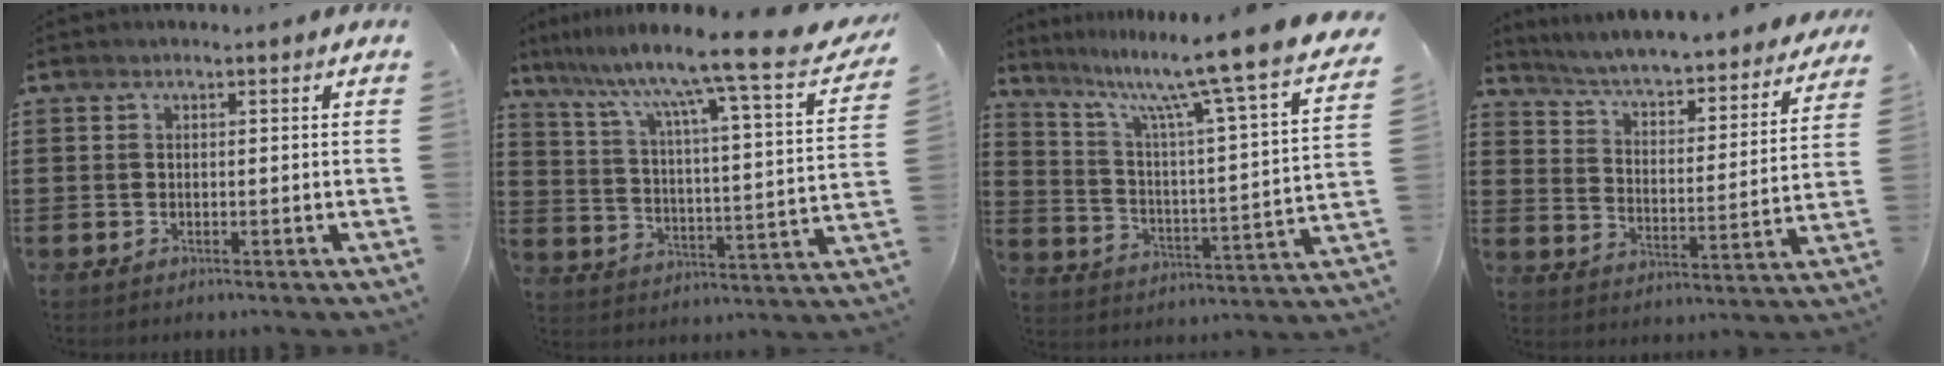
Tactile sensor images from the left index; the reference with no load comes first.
{"total": 9.9, "force": [8.1, -1.1, 5.6], "torque": [-0.124, -0.075, 0.117]}
{"total": 10.9, "force": [9.0, -1.2, 6.1], "torque": [-0.135, -0.080, 0.135]}
{"total": 4.5, "force": [4.3, -0.1, 1.3], "torque": [-0.047, -0.041, 0.065]}